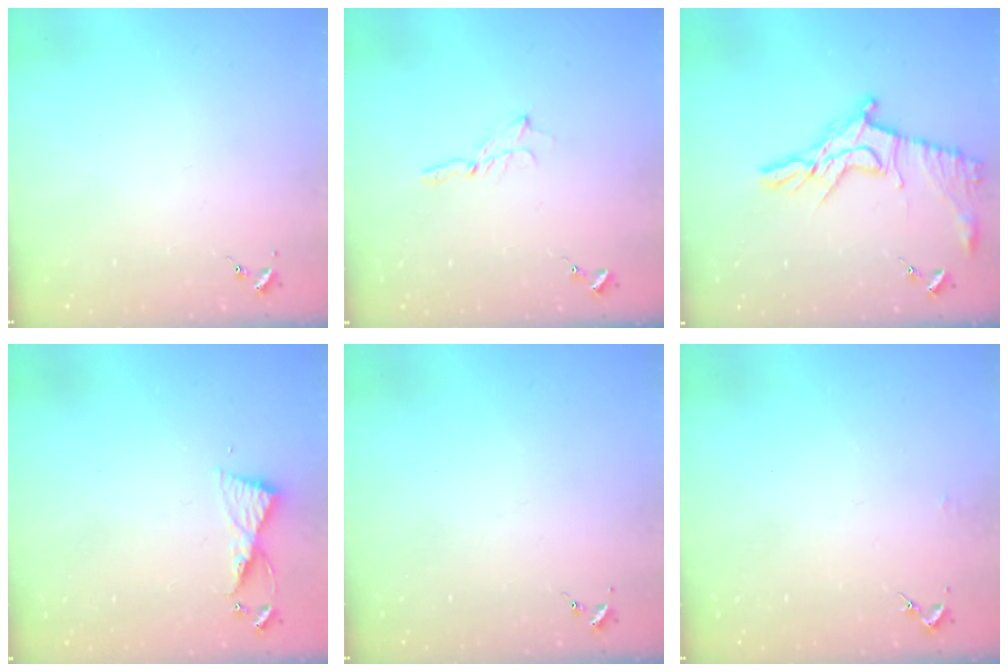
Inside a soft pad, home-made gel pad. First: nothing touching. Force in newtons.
{"total": 2.3, "press": 2.3, "slide": 0.2}
{"total": 13.9, "press": 13.8, "slide": 0.9}
{"total": 6.0, "press": 6.0, "slide": 0.6}
{"total": 0.0}
{"total": 1.4, "press": 1.4, "slide": 0.1}